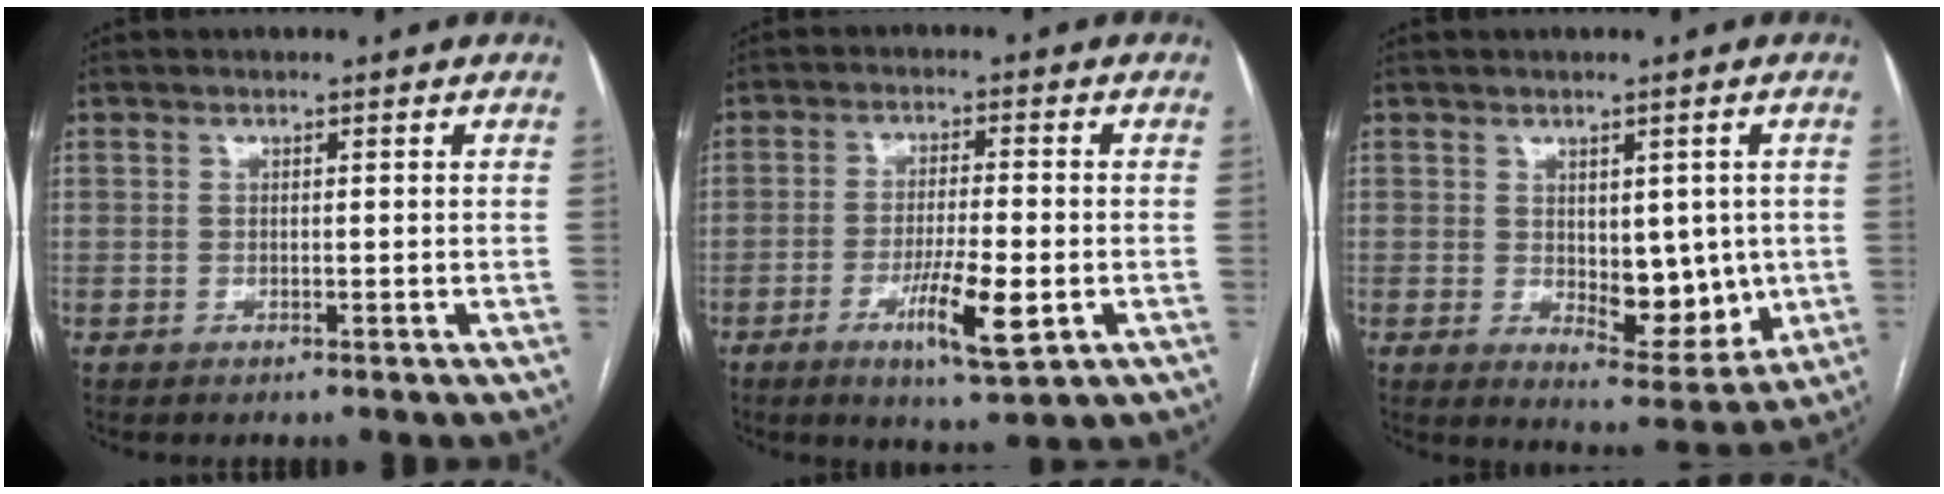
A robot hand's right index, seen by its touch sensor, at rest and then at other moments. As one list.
[{"total": 8.6, "force": [-3.2, 1.4, 7.8], "torque": [-0.138, -0.014, -0.047]}, {"total": 8.4, "force": [-0.2, 4.2, 7.3], "torque": [-0.089, -0.007, 0.017]}]